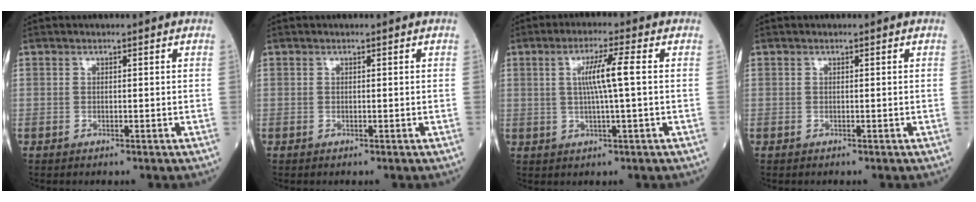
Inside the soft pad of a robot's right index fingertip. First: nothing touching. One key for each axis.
{"total": 0.0}
{"total": 5.6, "fx": 0.7, "fy": -0.5, "fz": 5.5, "tx": -0.102, "ty": 0.004, "tz": 0.015}
{"total": 0.0}